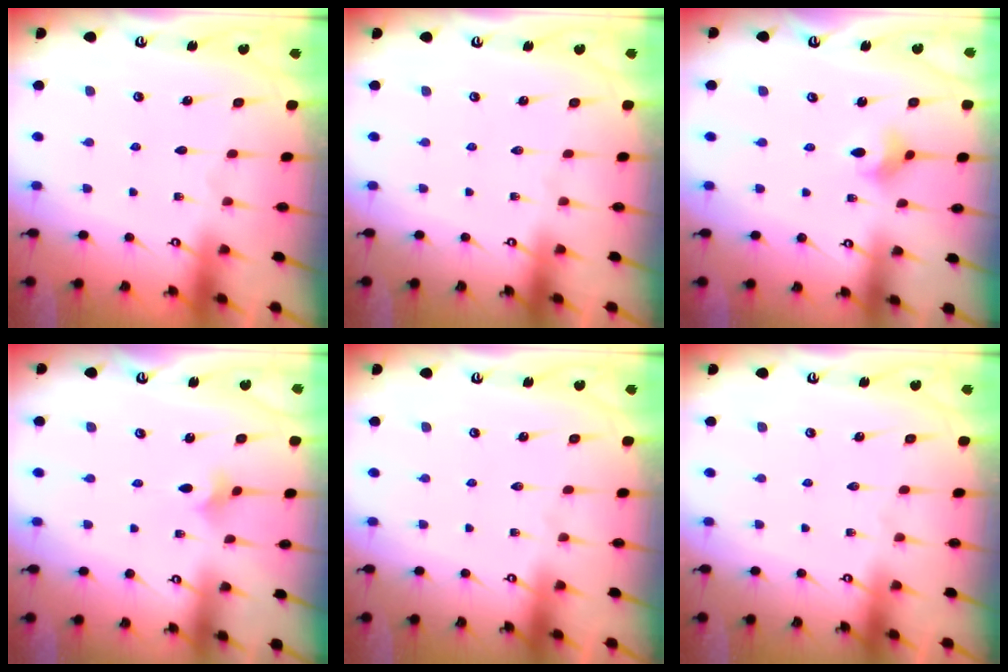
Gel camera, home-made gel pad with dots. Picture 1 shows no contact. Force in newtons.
{"total": 0.0}
{"total": 2.7, "press": 2.7, "slide": 0.4}
{"total": 1.8, "press": 1.7, "slide": 0.5}
{"total": 0.0}
{"total": 0.0}